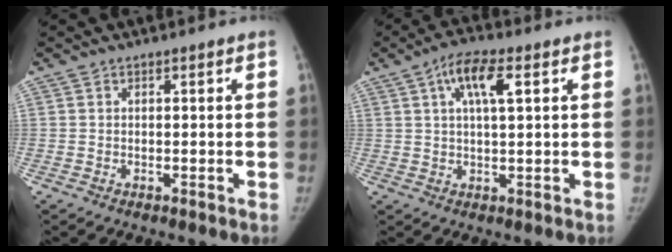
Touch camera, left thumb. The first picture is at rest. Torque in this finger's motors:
{"motor_torque": [-0.12, 0.17, 1.00, -0.23, 0.25]}